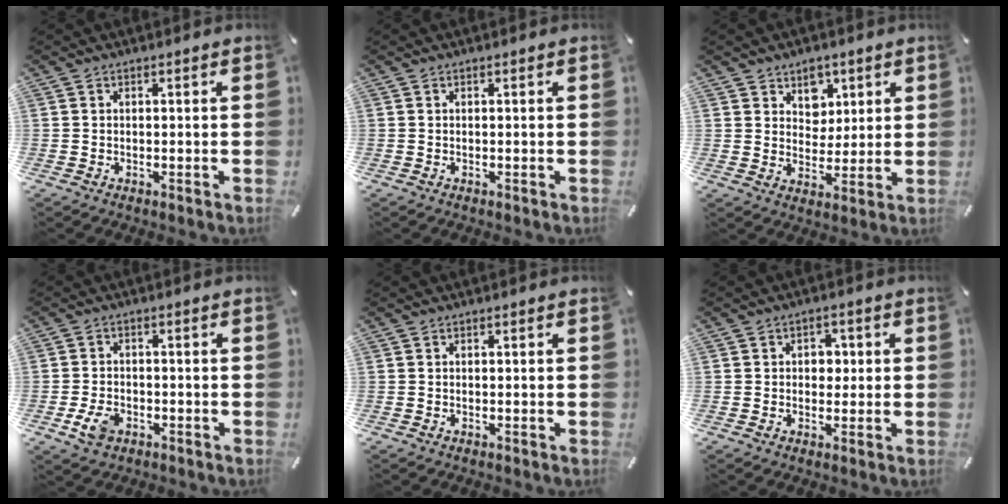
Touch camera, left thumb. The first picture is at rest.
{"total": 0.0}
{"total": 6.8, "force": [3.6, 5.8, 0.4], "torque": [0.002, -0.025, 0.062]}
{"total": 5.3, "force": [-2.3, 3.6, 3.1], "torque": [-0.074, 0.004, -0.044]}
{"total": 0.0}
{"total": 3.7, "force": [-0.1, 3.1, 2.2], "torque": [-0.021, 0.000, -0.010]}